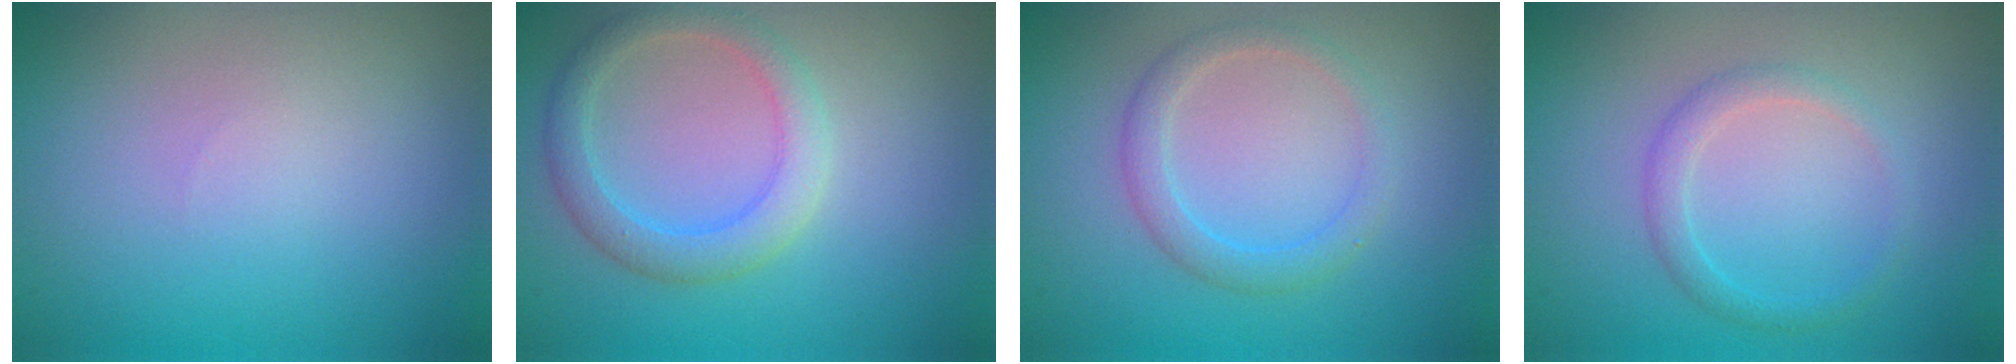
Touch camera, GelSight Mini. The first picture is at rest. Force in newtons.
{"total": 3.0, "press": 3.0, "slide": 0.1}
{"total": 2.2, "press": 2.2, "slide": 0.1}
{"total": 1.7, "press": 1.7, "slide": 0.1}